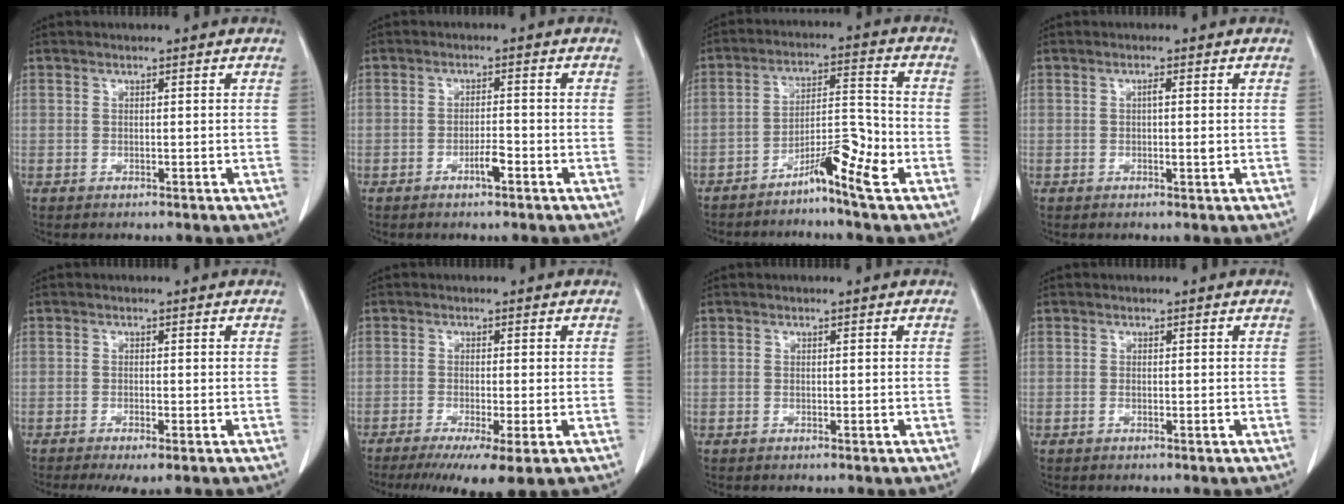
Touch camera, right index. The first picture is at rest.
{"total": 2.5, "force": [-1.4, 0.4, 2.0], "torque": [-0.035, 0.001, -0.024]}
{"total": 7.4, "force": [-4.4, 0.5, 5.9], "torque": [-0.096, 0.015, -0.076]}
{"total": 1.9, "force": [0.0, 0.3, 1.8], "torque": [-0.030, 0.001, 0.000]}
{"total": 3.5, "force": [-2.1, 0.6, 2.8], "torque": [-0.047, -0.010, -0.032]}
{"total": 8.4, "force": [-5.3, 0.5, 6.5], "torque": [-0.096, -0.022, -0.084]}
{"total": 0.6, "force": [-0.2, 0.1, 0.5], "torque": [-0.010, -0.002, -0.002]}
{"total": 0.9, "force": [-0.4, 0.2, 0.8], "torque": [-0.014, -0.001, -0.005]}